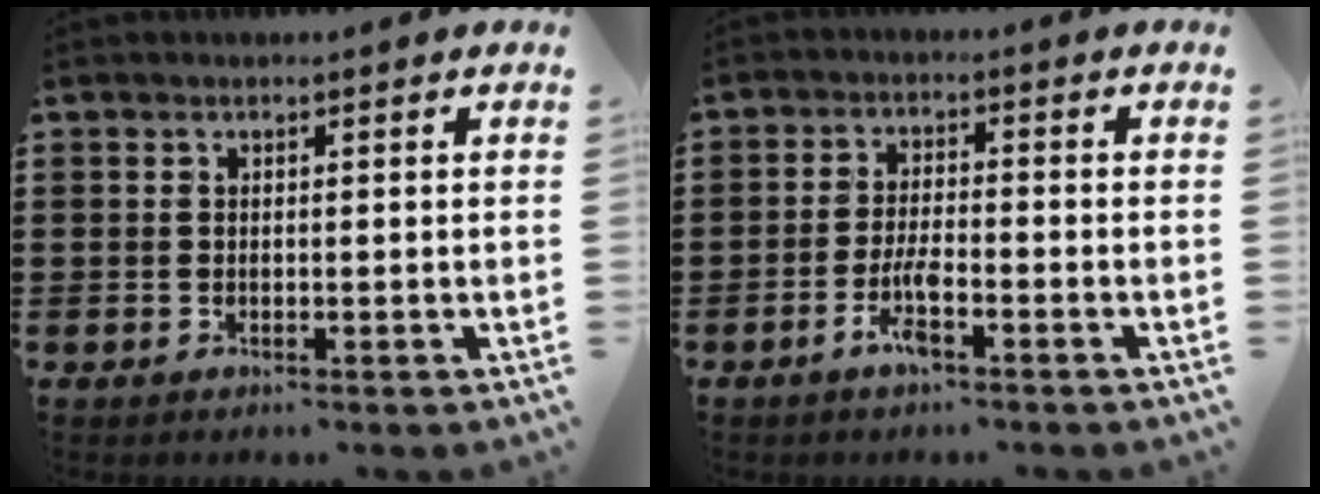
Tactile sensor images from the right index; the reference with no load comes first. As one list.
[{"total": 4.9, "force": [-2.5, 1.1, 4.1], "torque": [-0.095, -0.004, -0.051]}]